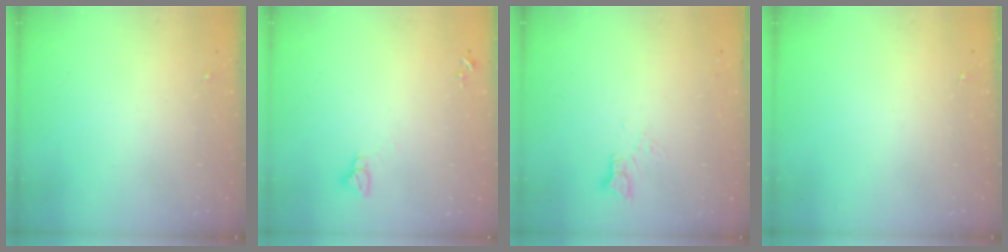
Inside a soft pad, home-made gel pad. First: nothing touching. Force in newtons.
{"total": 2.8, "press": 2.8, "slide": 0.1}
{"total": 3.8, "press": 3.8, "slide": 0.3}
{"total": 0.0}